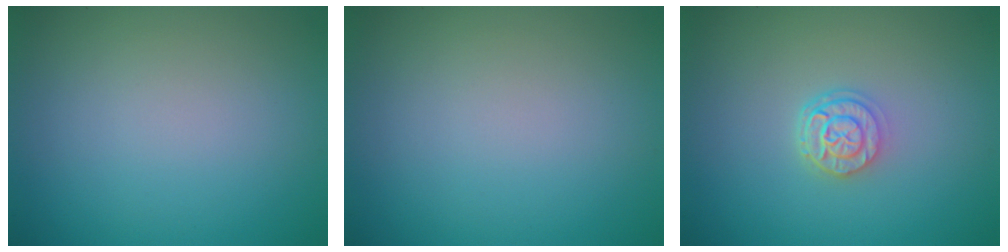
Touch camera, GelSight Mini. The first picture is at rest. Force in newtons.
{"total": 0.0}
{"total": 2.7, "press": 2.1, "slide": 1.7}